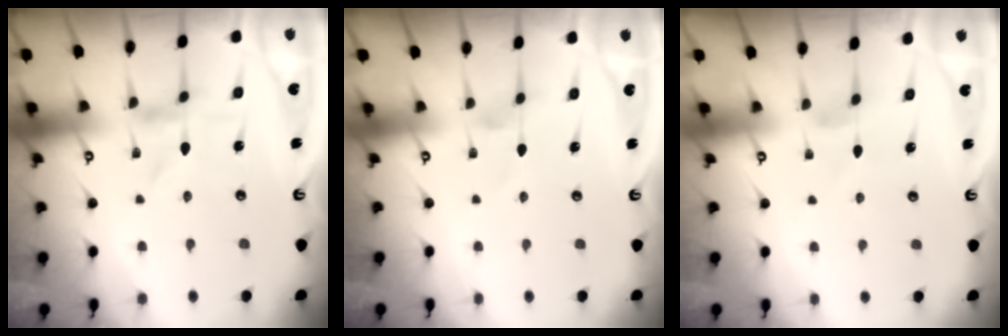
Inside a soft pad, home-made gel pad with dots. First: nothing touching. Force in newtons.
{"total": 0.0}
{"total": 0.0}